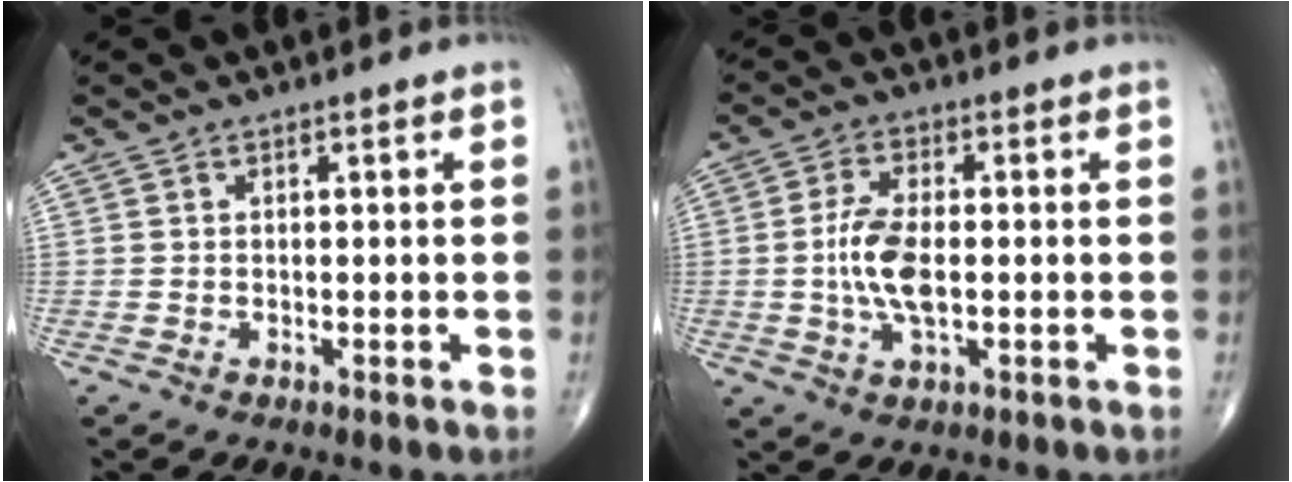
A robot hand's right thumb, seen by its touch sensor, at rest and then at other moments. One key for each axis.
{"total": 7.8, "fx": -0.6, "fy": 3.4, "fz": 7.0, "tx": -0.148, "ty": 0.003, "tz": -0.014}